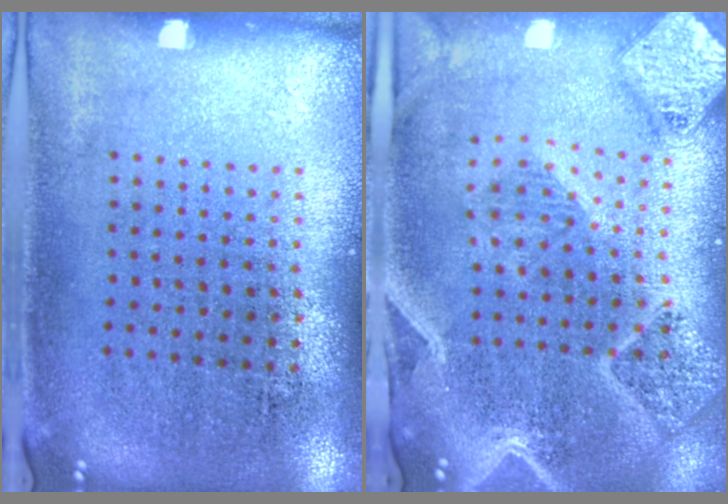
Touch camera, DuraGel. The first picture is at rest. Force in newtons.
{"total": 2.9, "press": 2.5, "slide": 1.5}